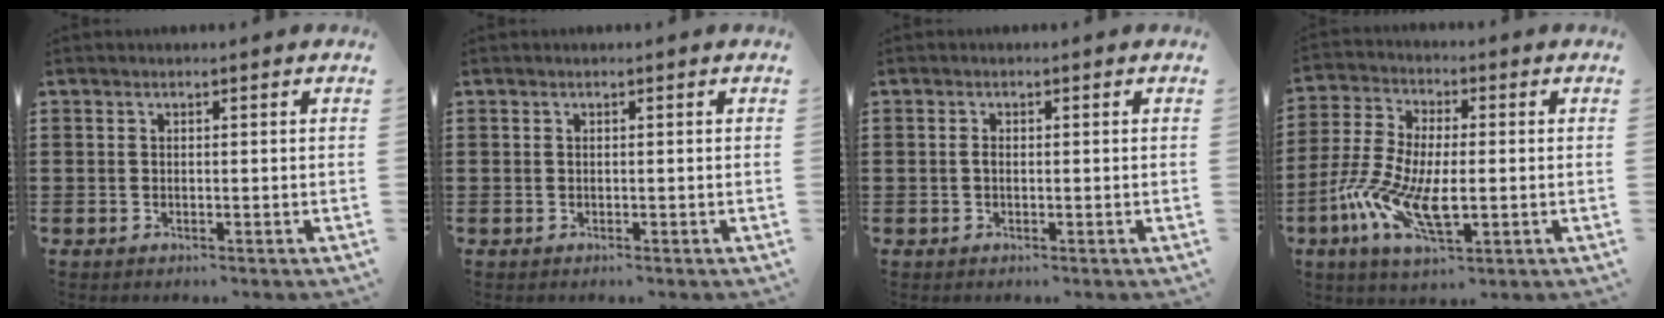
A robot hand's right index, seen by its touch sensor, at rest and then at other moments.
{"total": 0.0}
{"total": 0.9, "force": [-0.2, 0.5, 0.8], "torque": [-0.016, 0.000, -0.004]}
{"total": 11.7, "force": [-3.1, 4.9, 10.1], "torque": [-0.243, -0.018, -0.060]}